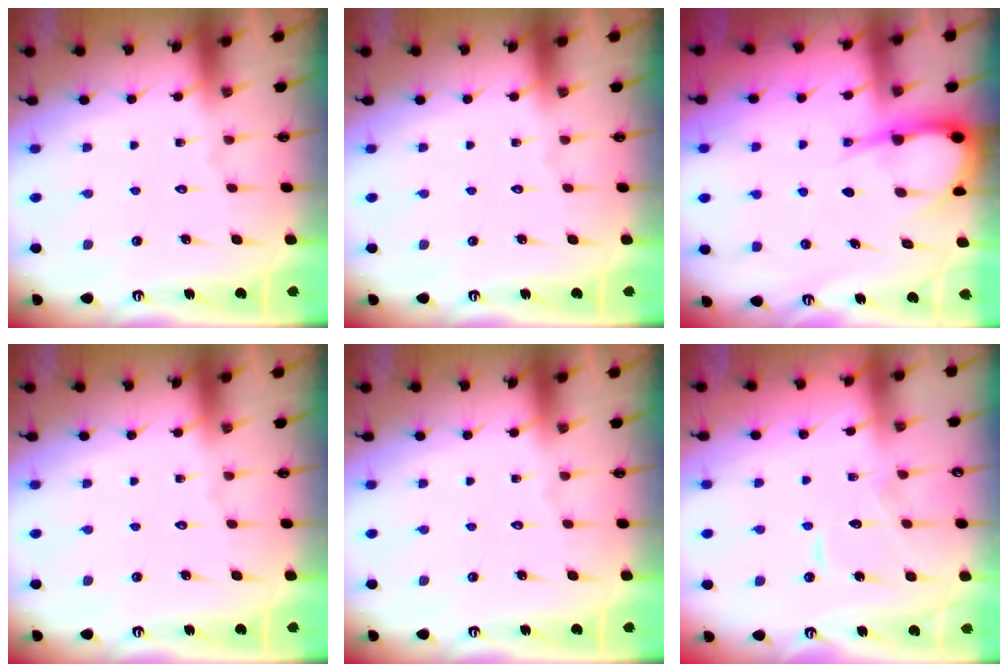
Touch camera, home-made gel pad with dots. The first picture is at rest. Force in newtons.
{"total": 0.0}
{"total": 7.4, "press": 7.3, "slide": 1.0}
{"total": 0.0}
{"total": 0.0}
{"total": 7.1, "press": 7.1, "slide": 0.7}